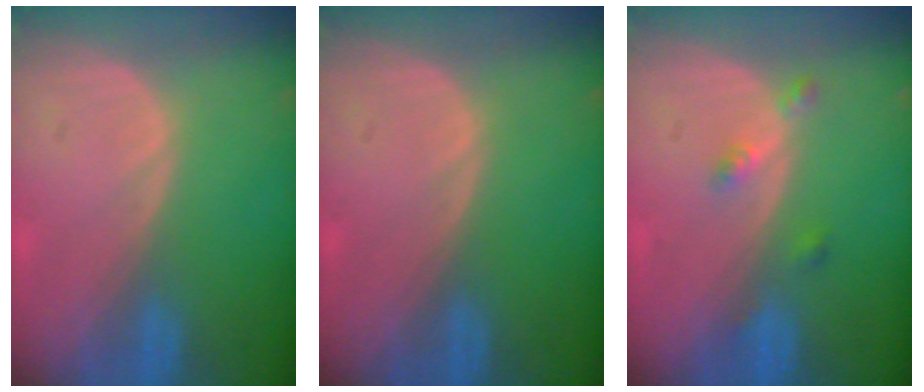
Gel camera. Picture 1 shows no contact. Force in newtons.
{"total": 0.0}
{"total": 2.7, "press": 2.3, "slide": 1.5}